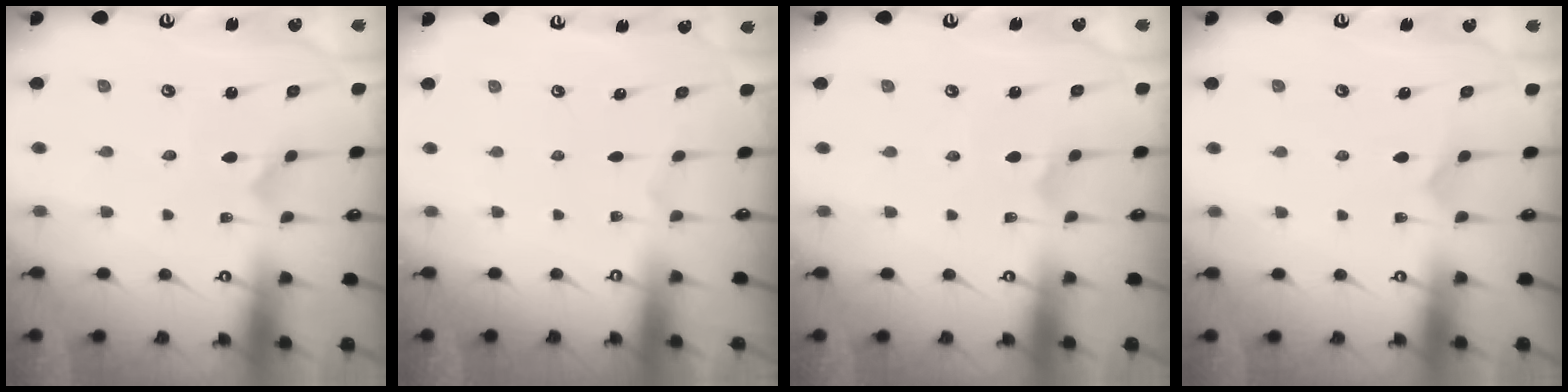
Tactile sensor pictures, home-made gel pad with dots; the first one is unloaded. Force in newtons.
{"total": 0.0}
{"total": 2.3, "press": 2.3, "slide": 0.2}
{"total": 2.8, "press": 2.7, "slide": 0.2}